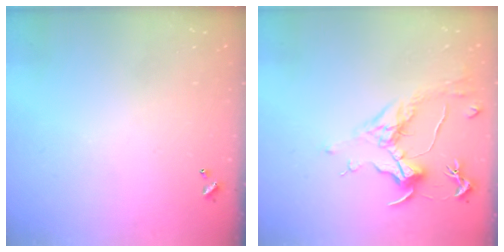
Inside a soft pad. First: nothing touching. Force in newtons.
{"total": 1.6, "press": 1.3, "slide": 0.9}